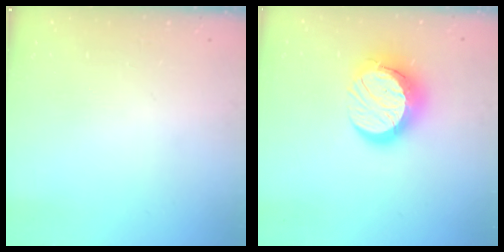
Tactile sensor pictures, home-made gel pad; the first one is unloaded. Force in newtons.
{"total": 14.4, "press": 14.3, "slide": 1.3}